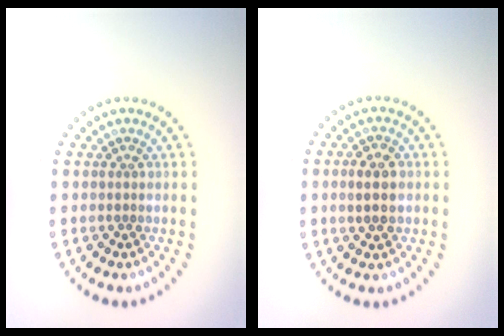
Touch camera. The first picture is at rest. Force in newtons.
{"total": 2.9, "press": 2.9, "slide": 0.1}